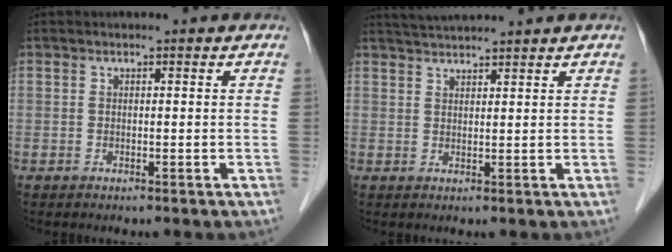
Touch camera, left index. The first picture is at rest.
{"total": 4.6, "force": [4.3, -0.9, 1.3], "torque": [-0.022, 0.025, 0.076]}